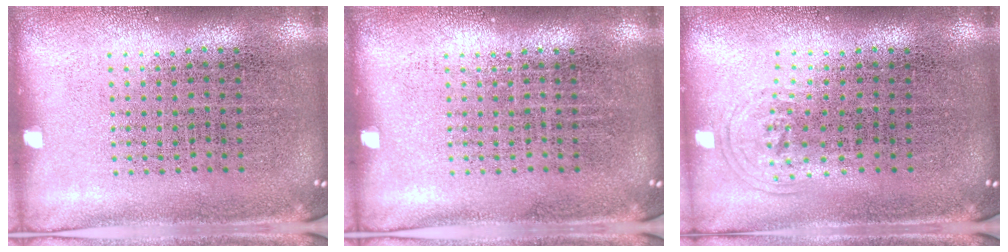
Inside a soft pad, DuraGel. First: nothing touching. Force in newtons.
{"total": 0.0}
{"total": 0.8, "press": 0.6, "slide": 0.6}